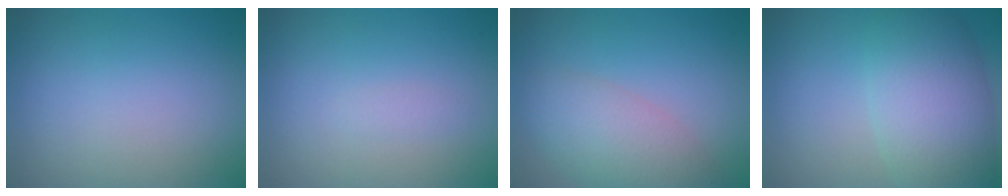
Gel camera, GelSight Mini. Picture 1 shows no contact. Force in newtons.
{"total": 0.6, "press": 0.6, "slide": 0.0}
{"total": 4.8, "press": 4.8, "slide": 0.4}
{"total": 7.6, "press": 7.6, "slide": 0.1}